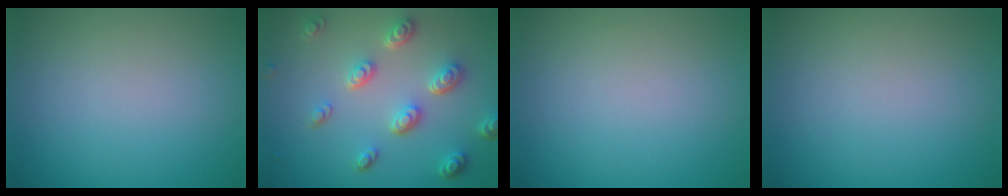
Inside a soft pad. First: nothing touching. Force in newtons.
{"total": 4.8, "press": 3.6, "slide": 3.1}
{"total": 0.0}
{"total": 0.0}